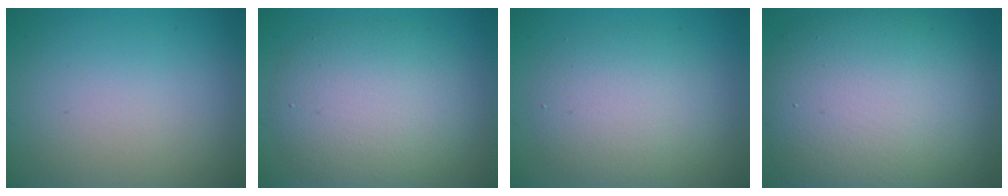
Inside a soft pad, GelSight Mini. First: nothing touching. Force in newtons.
{"total": 7.1, "press": 7.0, "slide": 0.7}
{"total": 4.6, "press": 4.6, "slide": 0.1}
{"total": 12.4, "press": 12.4, "slide": 0.9}